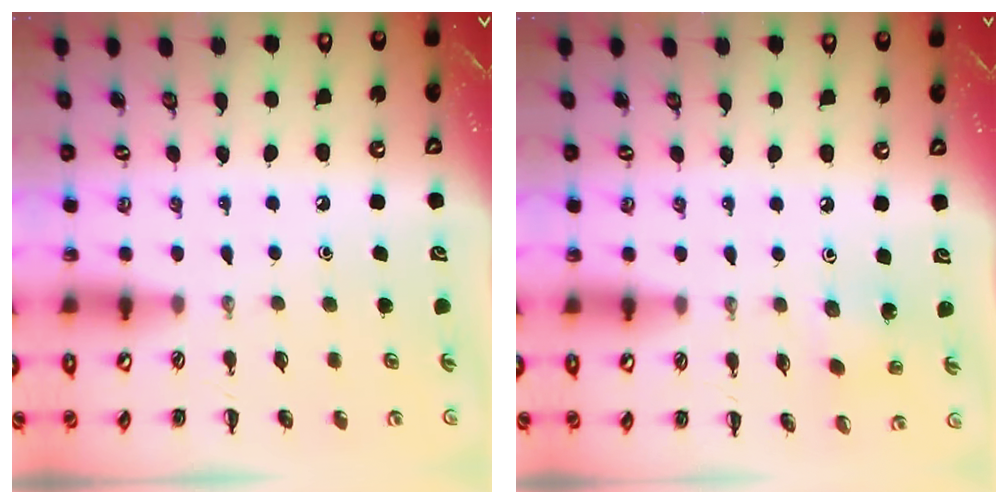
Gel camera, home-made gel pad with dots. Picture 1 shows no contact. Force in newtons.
{"total": 1.6, "press": 1.5, "slide": 0.6}